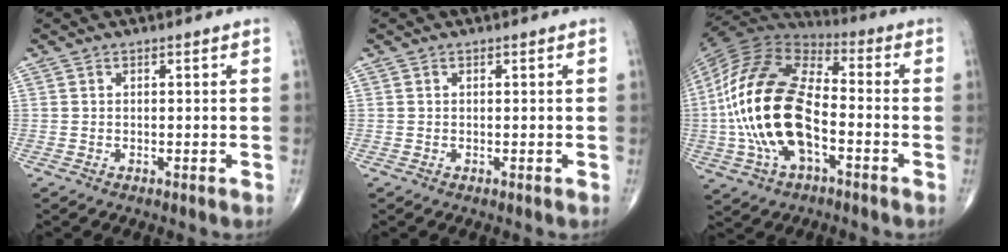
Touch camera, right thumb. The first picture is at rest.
{"total": 0.0}
{"total": 22.5, "force": [-3.8, 11.7, 18.8], "torque": [-0.379, 0.023, -0.074]}